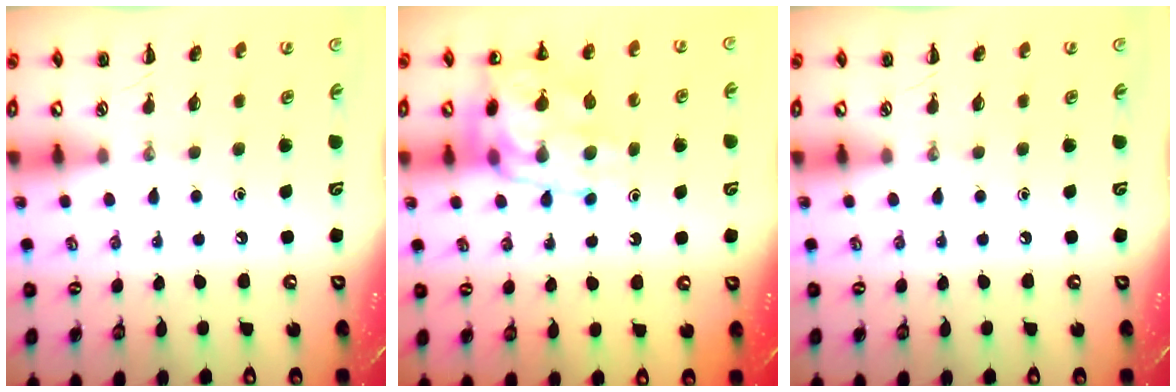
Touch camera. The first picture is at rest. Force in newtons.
{"total": 15.1, "press": 14.9, "slide": 2.5}
{"total": 0.0}